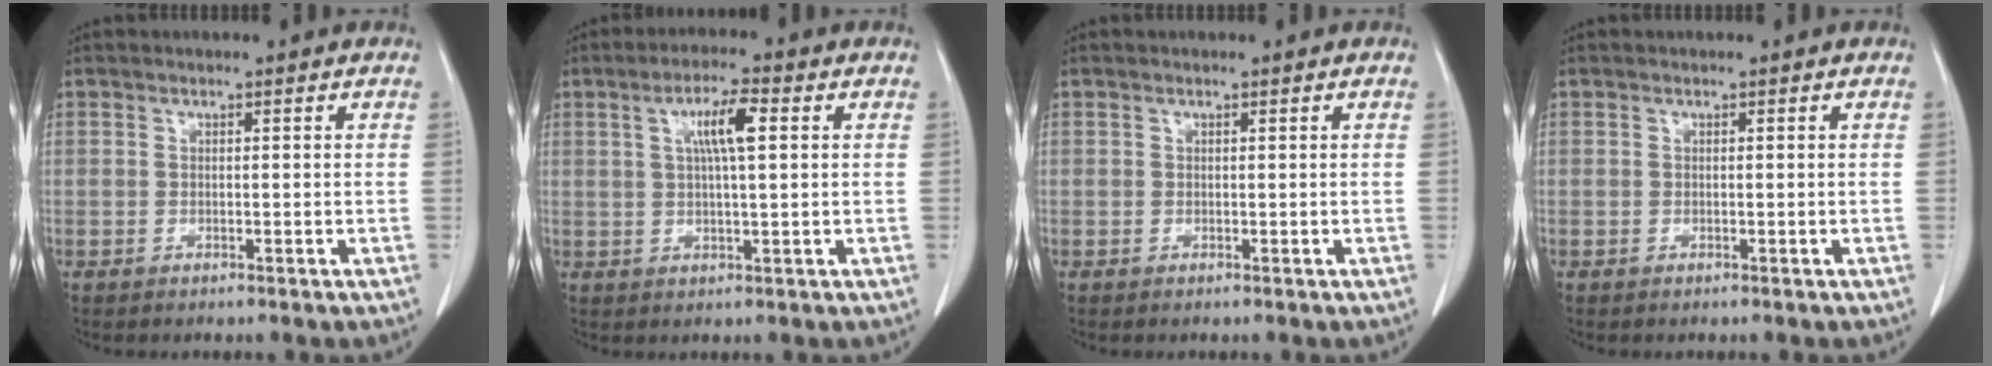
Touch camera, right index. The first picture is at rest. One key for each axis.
{"total": 6.4, "fx": 1.8, "fy": 1.1, "fz": 6.1, "tx": -0.111, "ty": 0.010, "tz": 0.034}
{"total": 0.0}
{"total": 0.0}